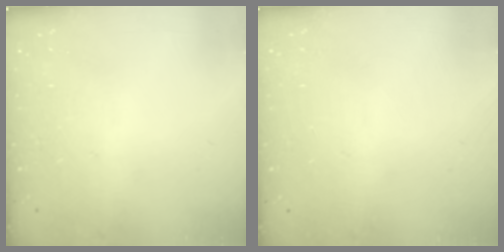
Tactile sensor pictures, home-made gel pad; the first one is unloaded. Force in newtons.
{"total": 0.0}